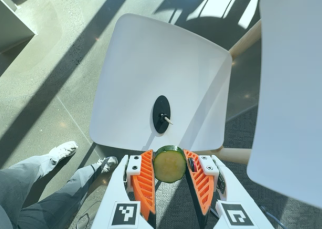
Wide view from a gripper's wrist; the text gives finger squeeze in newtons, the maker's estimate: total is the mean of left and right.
{"total": 9.3, "left": 9.5, "right": 9.1}